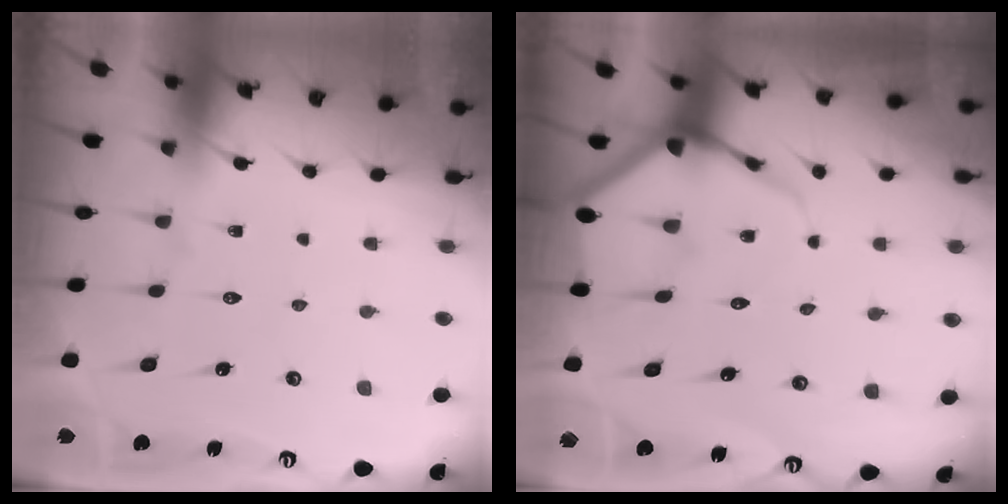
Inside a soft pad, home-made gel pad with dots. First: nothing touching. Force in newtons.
{"total": 5.5, "press": 5.5, "slide": 0.6}